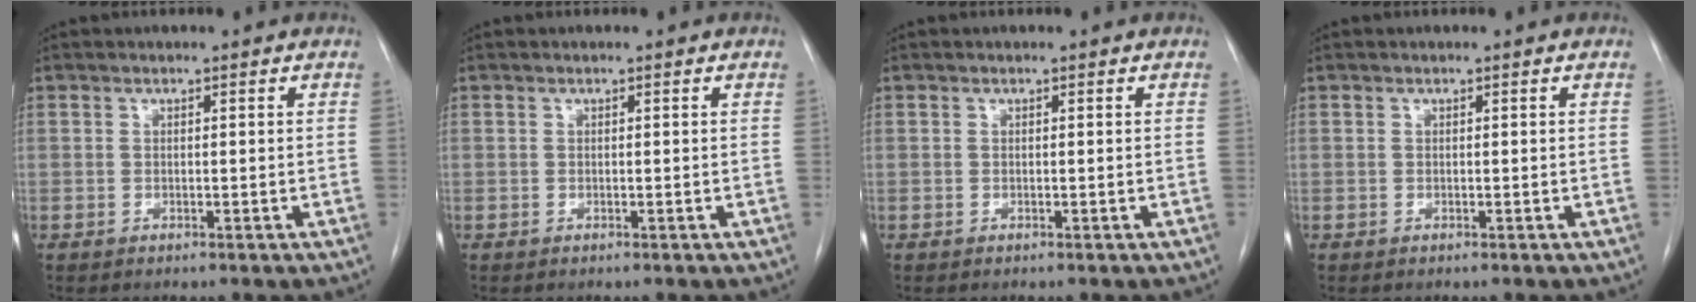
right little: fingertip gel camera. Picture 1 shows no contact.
{"total": 0.0}
{"total": 0.0}
{"total": 0.0}